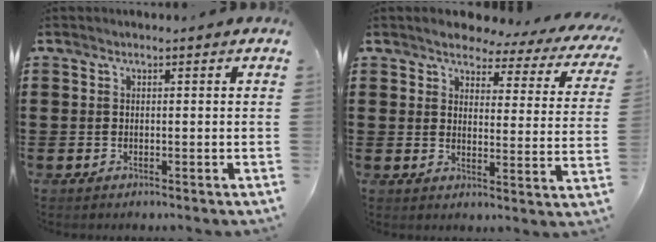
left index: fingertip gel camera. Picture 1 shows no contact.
{"total": 3.7, "force": [3.5, 0.6, 1.0], "torque": [-0.033, -0.025, 0.053]}